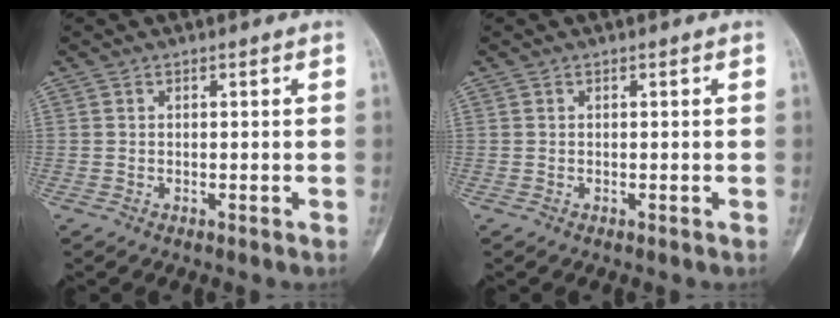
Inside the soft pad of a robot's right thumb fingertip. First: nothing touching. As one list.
[{"total": 0.0}]